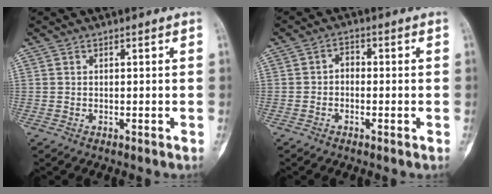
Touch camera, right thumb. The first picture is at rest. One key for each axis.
{"total": 2.2, "fx": -0.4, "fy": 1.6, "fz": 1.5, "tx": -0.009, "ty": 0.009, "tz": -0.020}